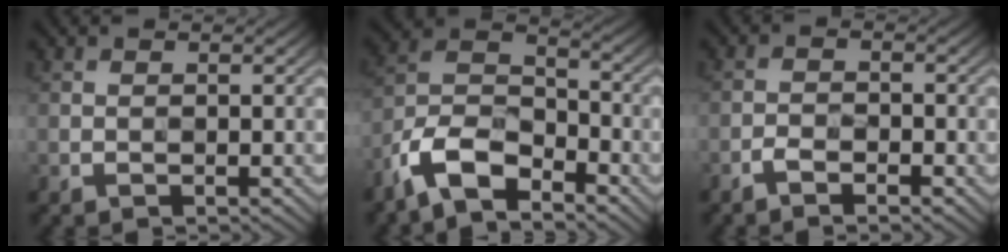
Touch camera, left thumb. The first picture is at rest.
{"total": 9.5, "force": [-6.7, 3.9, 5.5], "torque": [-0.114, 0.000, -0.150]}
{"total": 1.9, "force": [-1.5, 0.5, 0.9], "torque": [-0.018, 0.005, -0.034]}